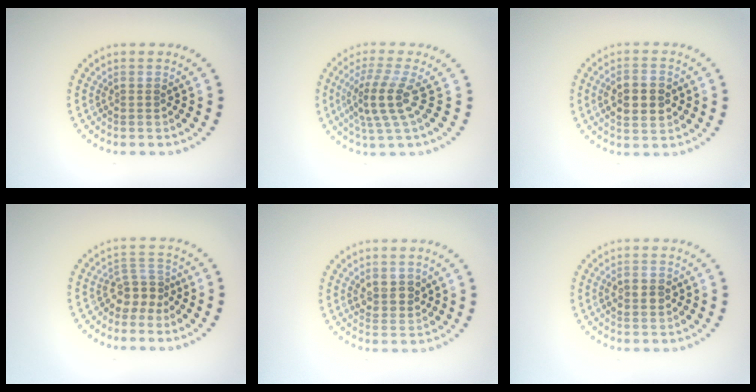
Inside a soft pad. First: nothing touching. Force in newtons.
{"total": 3.8, "press": 3.0, "slide": 2.3}
{"total": 5.0, "press": 5.0, "slide": 0.2}
{"total": 2.7, "press": 1.9, "slide": 1.9}
{"total": 2.2, "press": 2.1, "slide": 0.7}
{"total": 2.0, "press": 2.0, "slide": 0.1}